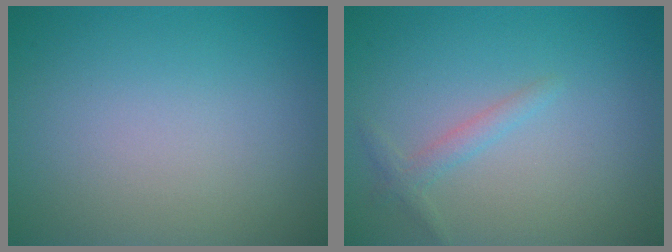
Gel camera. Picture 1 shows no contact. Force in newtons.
{"total": 1.4, "press": 1.4, "slide": 0.1}